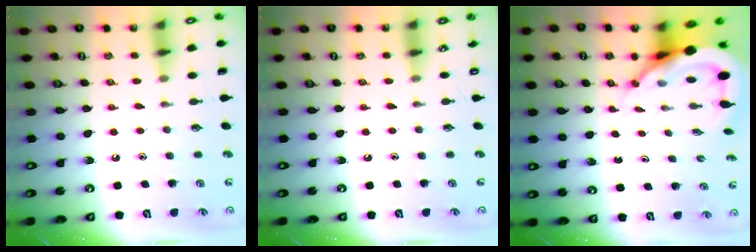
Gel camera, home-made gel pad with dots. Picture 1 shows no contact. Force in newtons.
{"total": 0.0}
{"total": 10.3, "press": 10.2, "slide": 1.3}